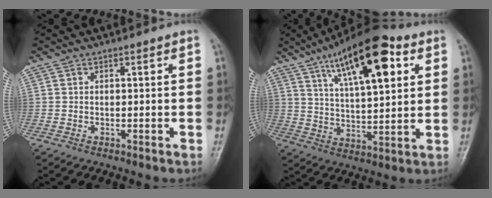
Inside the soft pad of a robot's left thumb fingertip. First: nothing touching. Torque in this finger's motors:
{"motor_torque": [0.76, 0.72, 1.95, -0.82, 0.25]}